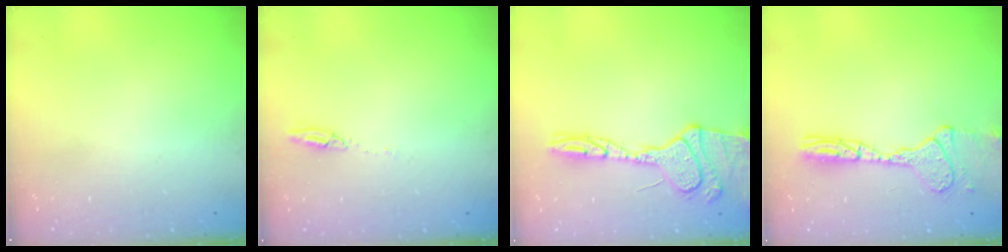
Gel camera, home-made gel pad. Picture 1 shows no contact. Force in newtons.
{"total": 3.9, "press": 3.9, "slide": 0.4}
{"total": 16.6, "press": 16.5, "slide": 2.0}
{"total": 13.4, "press": 13.1, "slide": 2.6}